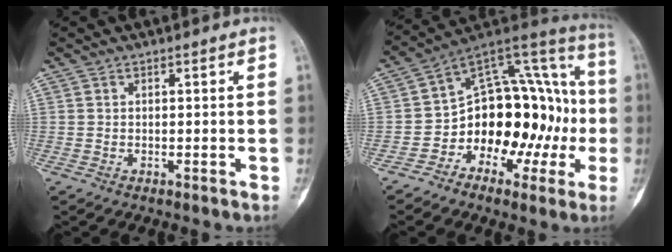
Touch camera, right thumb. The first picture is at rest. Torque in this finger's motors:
{"motor_torque": [0.24, 0.52, 1.09, -1.01, 0.09]}